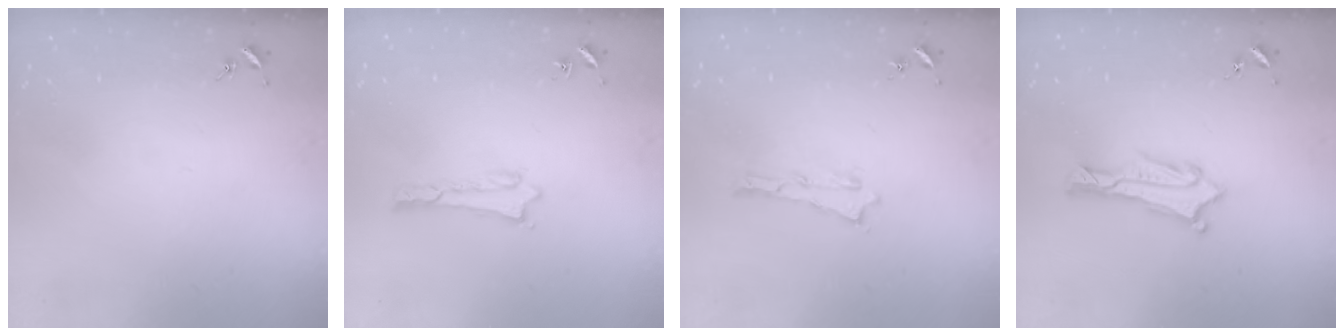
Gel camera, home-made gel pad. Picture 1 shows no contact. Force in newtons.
{"total": 0.0}
{"total": 0.0}
{"total": 0.9, "press": 0.8, "slide": 0.1}